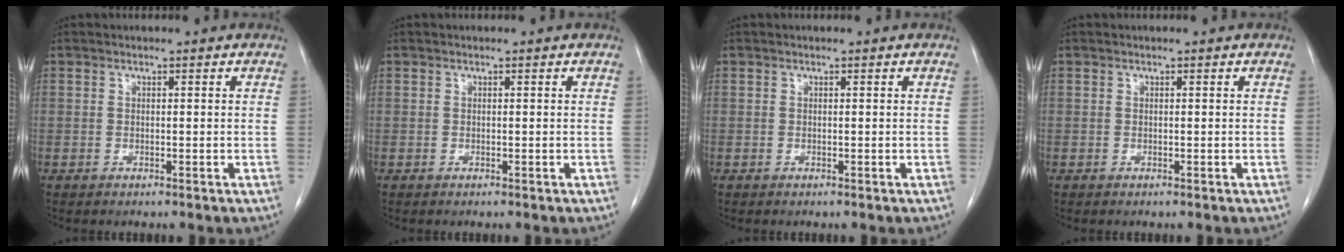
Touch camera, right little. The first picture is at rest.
{"total": 0.0}
{"total": 0.0}
{"total": 0.0}